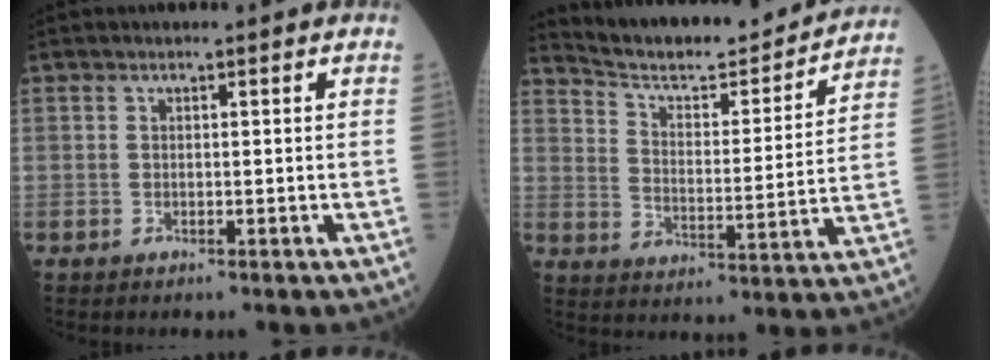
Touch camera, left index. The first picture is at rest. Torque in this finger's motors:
{"motor_torque": [-0.01, -1.45, 0.02, 0.00]}